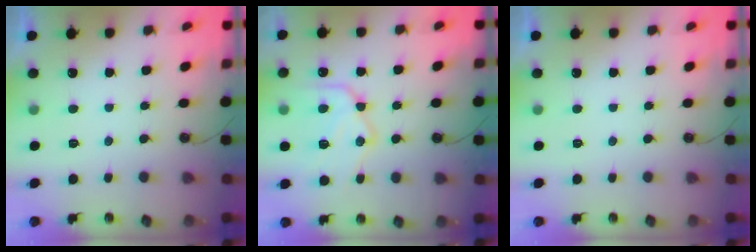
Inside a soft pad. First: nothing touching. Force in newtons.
{"total": 14.5, "press": 14.5, "slide": 0.7}
{"total": 0.0}